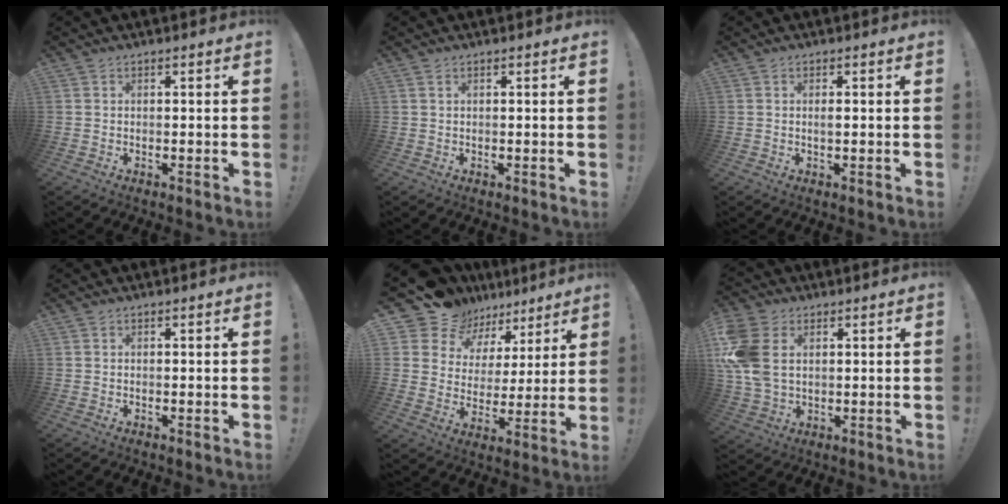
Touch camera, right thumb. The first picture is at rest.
{"total": 0.6, "force": [0.4, 0.3, 0.4], "torque": [-0.009, 0.000, 0.007]}
{"total": 1.1, "force": [0.0, 0.2, 1.0], "torque": [-0.014, -0.003, -0.003]}
{"total": 0.0}
{"total": 11.6, "force": [8.8, 7.2, 1.8], "torque": [-0.046, -0.071, 0.168]}
{"total": 13.4, "force": [2.8, 9.6, 8.9], "torque": [-0.197, 0.002, 0.058]}